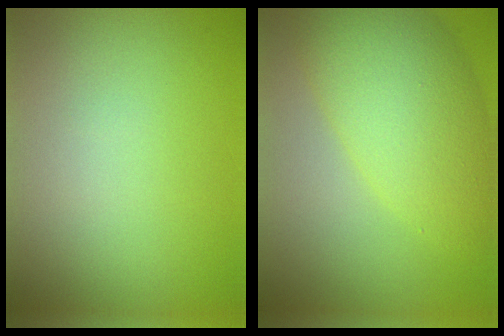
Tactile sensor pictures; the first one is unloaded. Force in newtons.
{"total": 7.6, "press": 7.6, "slide": 0.3}